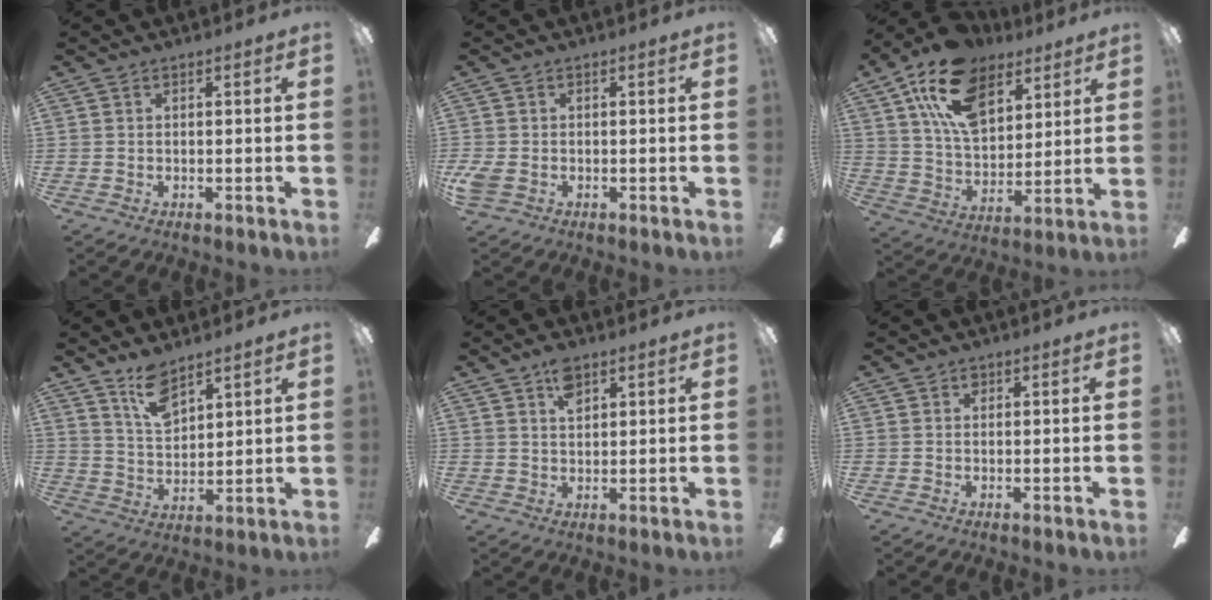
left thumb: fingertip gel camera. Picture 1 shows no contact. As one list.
[{"total": 3.1, "force": [-0.9, 2.2, 2.1], "torque": [-0.055, -0.001, -0.021]}, {"total": 18.6, "force": [11.1, 10.7, 10.4], "torque": [-0.188, -0.036, 0.204]}, {"total": 9.1, "force": [6.9, 3.9, 4.6], "torque": [-0.085, -0.032, 0.124]}, {"total": 4.6, "force": [2.7, 2.4, 2.9], "torque": [-0.048, -0.001, 0.046]}, {"total": 0.8, "force": [0.4, 0.6, 0.4], "torque": [-0.008, 0.003, 0.006]}]